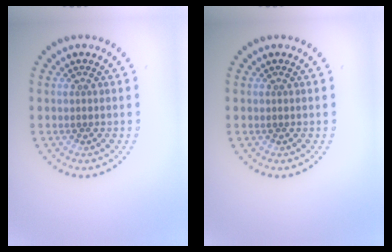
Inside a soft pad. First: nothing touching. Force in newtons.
{"total": 0.0}